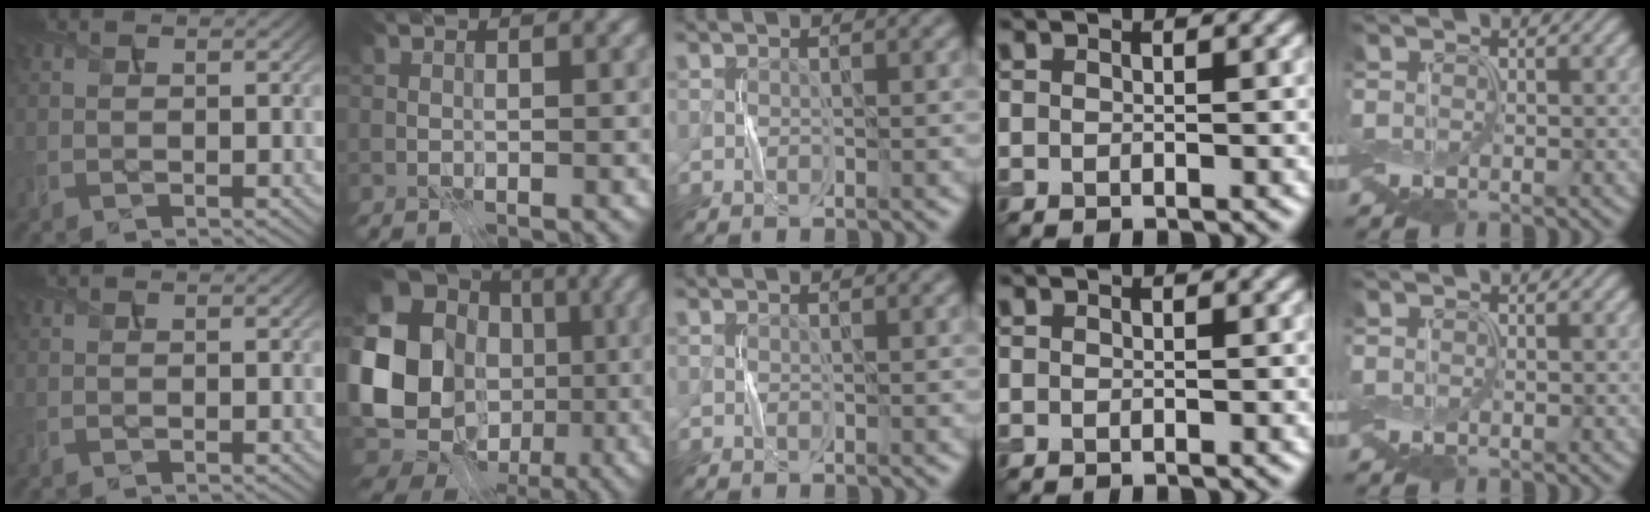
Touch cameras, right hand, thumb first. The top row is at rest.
{"index": {"total": 17.5, "force": [-2.2, 15.0, 8.7], "torque": [-0.195, -0.016, -0.041]}}